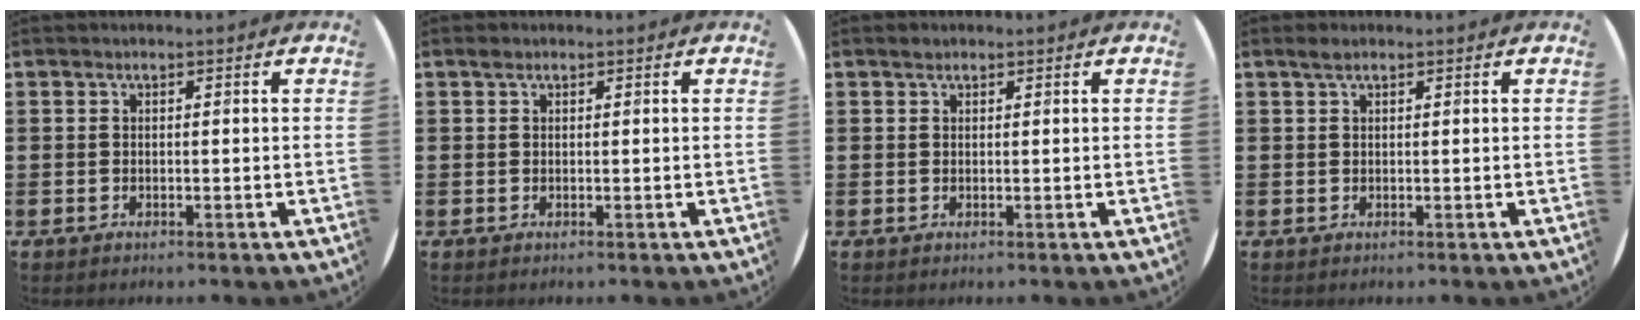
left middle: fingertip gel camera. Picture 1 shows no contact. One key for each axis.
{"total": 0.5, "fx": 0.4, "fy": 0.3, "fz": 0.1, "tx": 0.006, "ty": 0.000, "tz": 0.006}
{"total": 0.6, "fx": 0.5, "fy": 0.3, "fz": 0.1, "tx": 0.005, "ty": 0.000, "tz": 0.008}
{"total": 0.9, "fx": 0.7, "fy": 0.2, "fz": 0.6, "tx": -0.011, "ty": 0.004, "tz": 0.012}